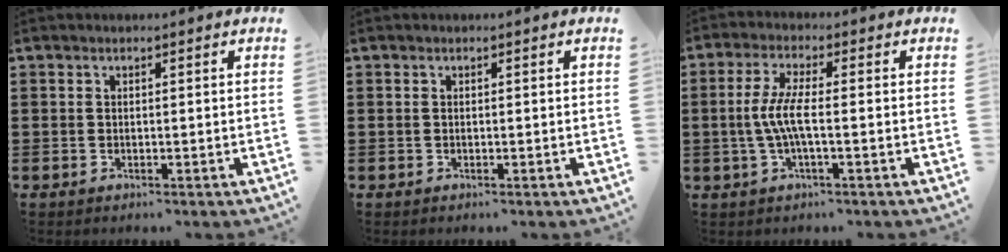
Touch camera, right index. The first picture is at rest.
{"total": 0.0}
{"total": 5.4, "force": [-0.9, 0.9, 5.3], "torque": [-0.123, -0.009, -0.028]}